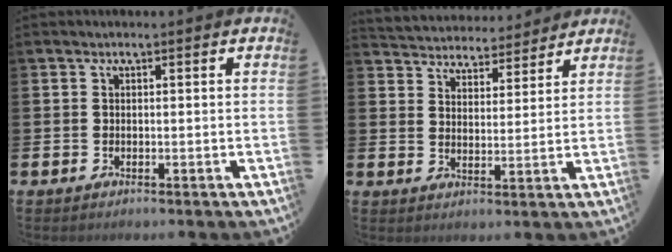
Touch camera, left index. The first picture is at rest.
{"total": 4.4, "force": [4.2, 1.0, -0.5], "torque": [-0.009, -0.035, 0.073]}